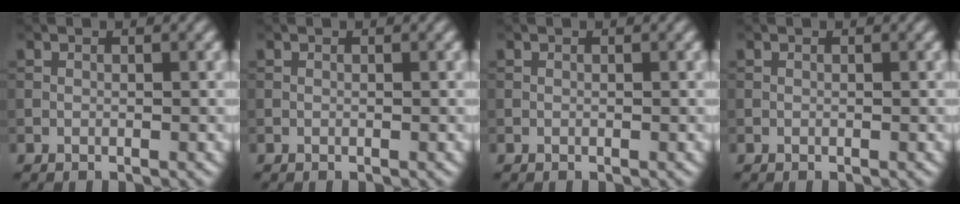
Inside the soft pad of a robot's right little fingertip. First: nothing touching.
{"total": 0.0}
{"total": 0.0}
{"total": 0.0}